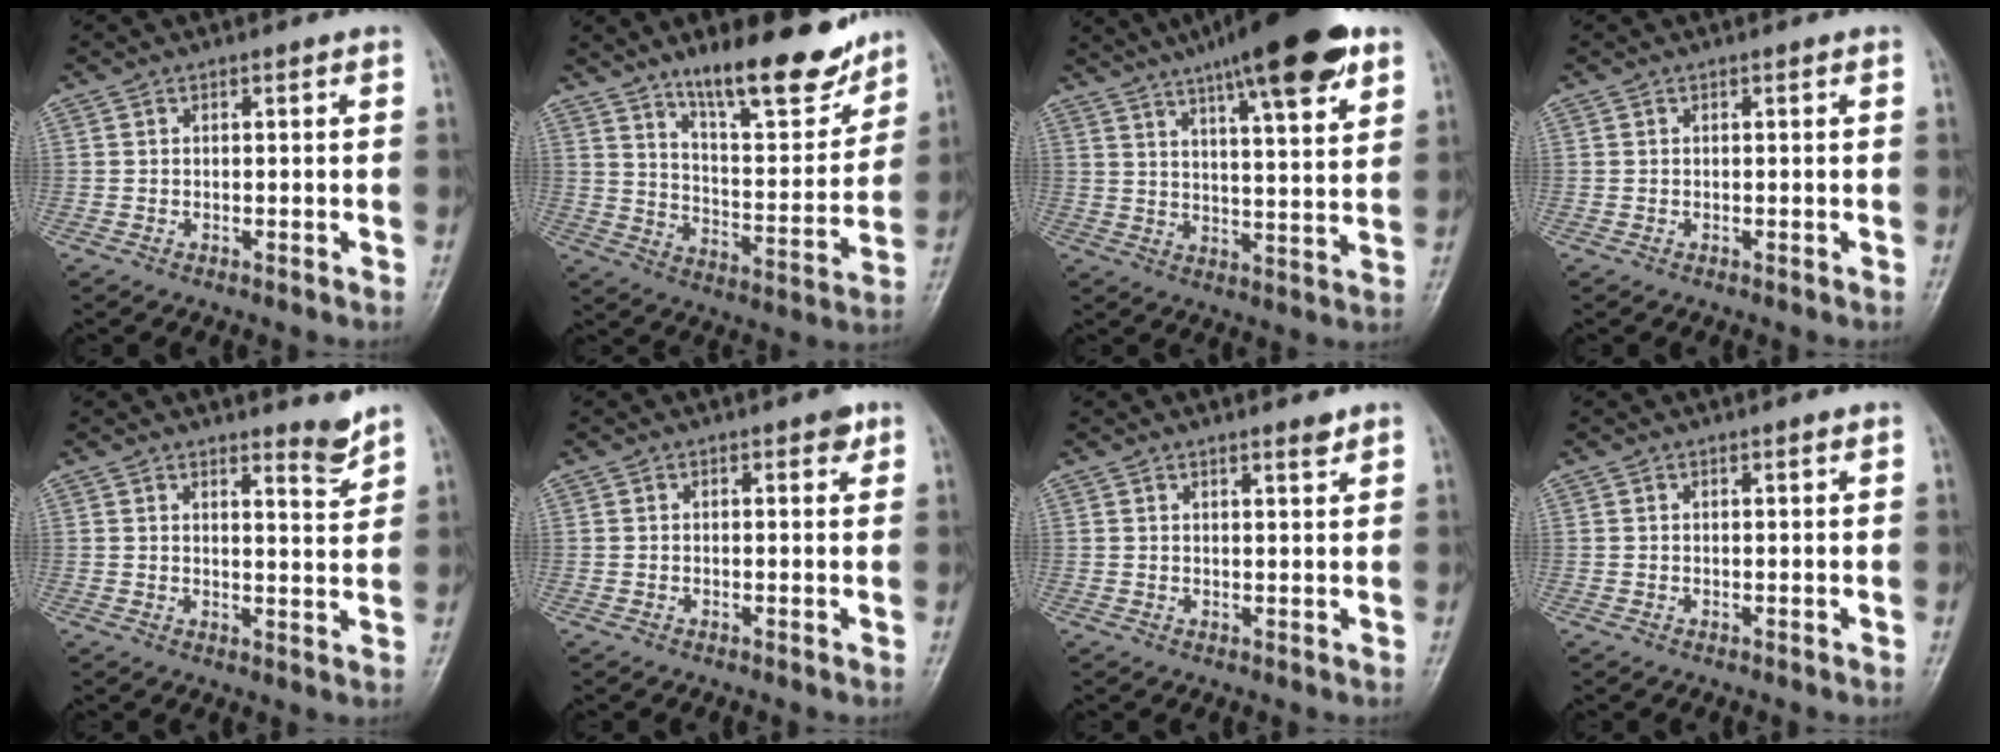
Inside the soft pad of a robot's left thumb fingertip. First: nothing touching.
{"total": 17.5, "force": [12.9, 5.1, 10.8], "torque": [-0.122, -0.086, 0.208]}
{"total": 19.8, "force": [12.1, 4.3, 15.0], "torque": [-0.211, -0.030, 0.183]}
{"total": 0.0}
{"total": 3.7, "force": [3.4, 0.3, 1.4], "torque": [-0.014, -0.039, 0.052]}
{"total": 1.8, "force": [1.1, 0.9, 1.1], "torque": [-0.004, -0.003, 0.010]}
{"total": 2.1, "force": [1.7, 0.3, 1.1], "torque": [-0.012, -0.014, 0.026]}
{"total": 0.6, "force": [0.5, 0.1, 0.4], "torque": [-0.008, -0.003, 0.008]}